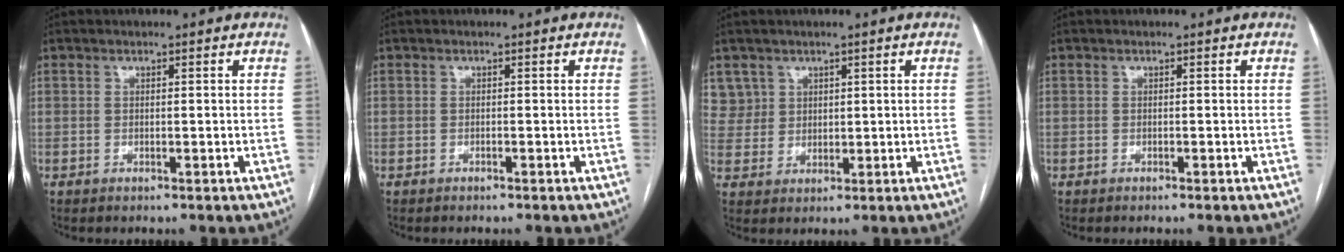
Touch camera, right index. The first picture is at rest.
{"total": 0.0}
{"total": 4.6, "force": [2.6, 3.7, -0.5], "torque": [0.023, 0.006, 0.054]}
{"total": 0.0}